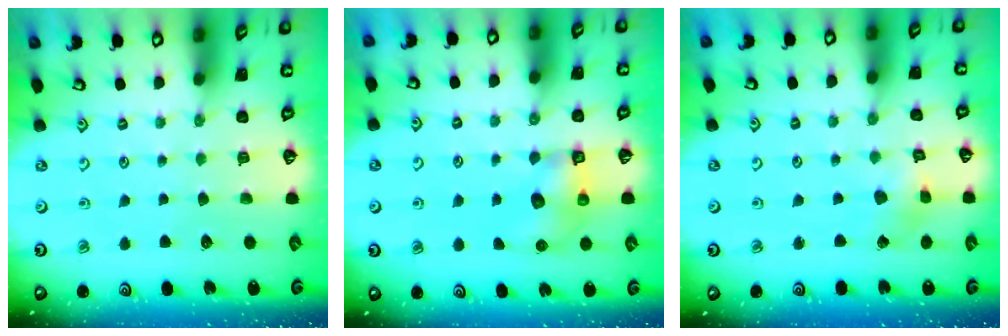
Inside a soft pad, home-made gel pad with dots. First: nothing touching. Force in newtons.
{"total": 6.3, "press": 6.3, "slide": 0.4}
{"total": 2.8, "press": 2.8, "slide": 0.3}